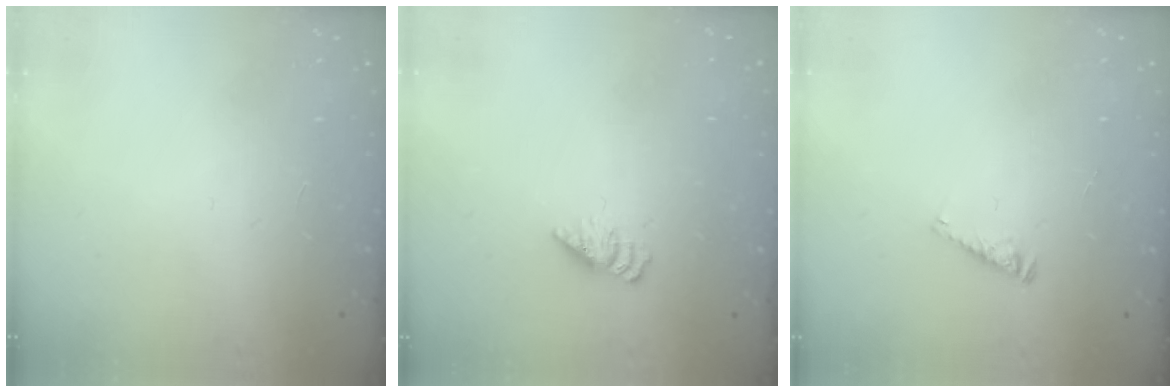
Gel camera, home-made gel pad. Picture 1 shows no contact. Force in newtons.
{"total": 2.2, "press": 2.2, "slide": 0.3}
{"total": 3.4, "press": 3.4, "slide": 0.4}